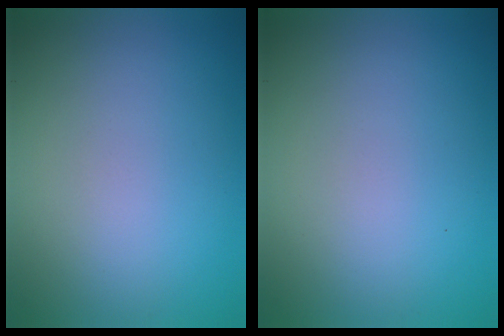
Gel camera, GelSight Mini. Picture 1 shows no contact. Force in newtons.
{"total": 0.0}